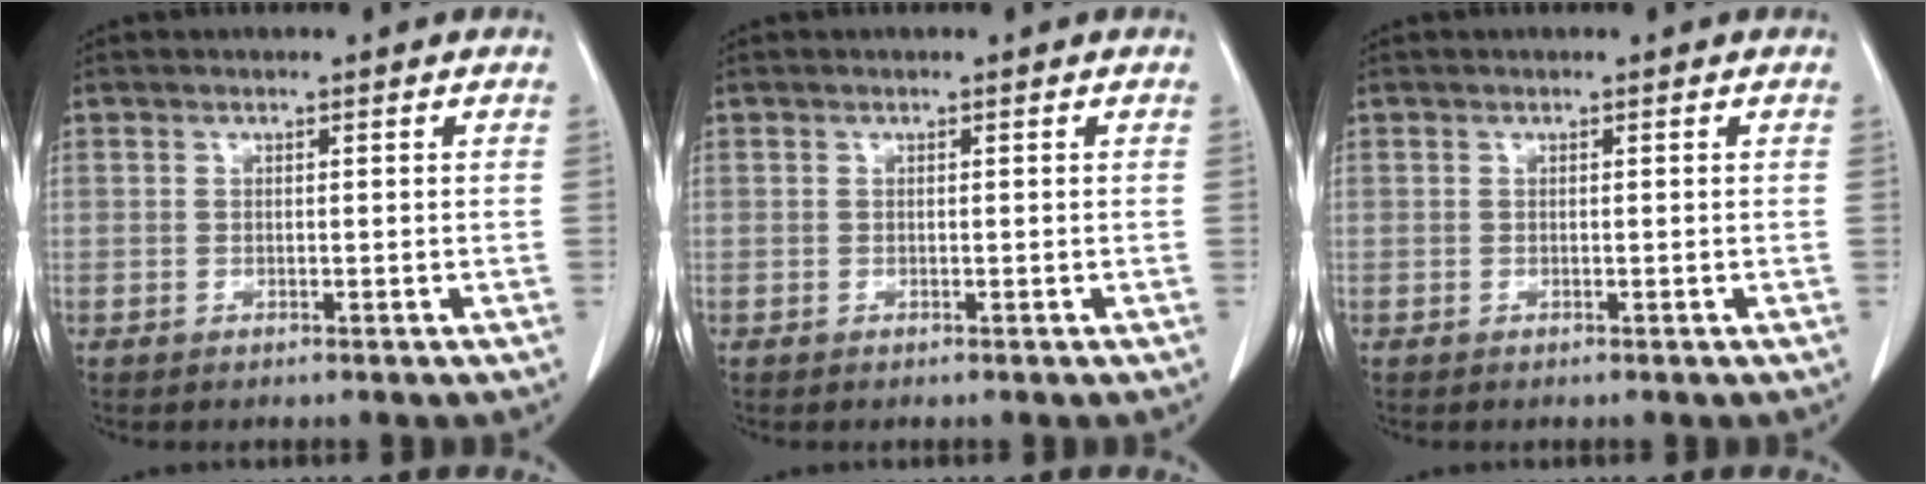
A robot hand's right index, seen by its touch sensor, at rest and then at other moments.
{"total": 0.0}
{"total": 0.0}